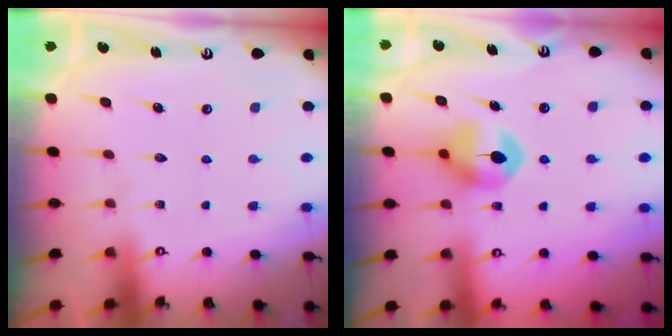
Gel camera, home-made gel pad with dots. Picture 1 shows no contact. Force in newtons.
{"total": 8.9, "press": 8.9, "slide": 0.3}